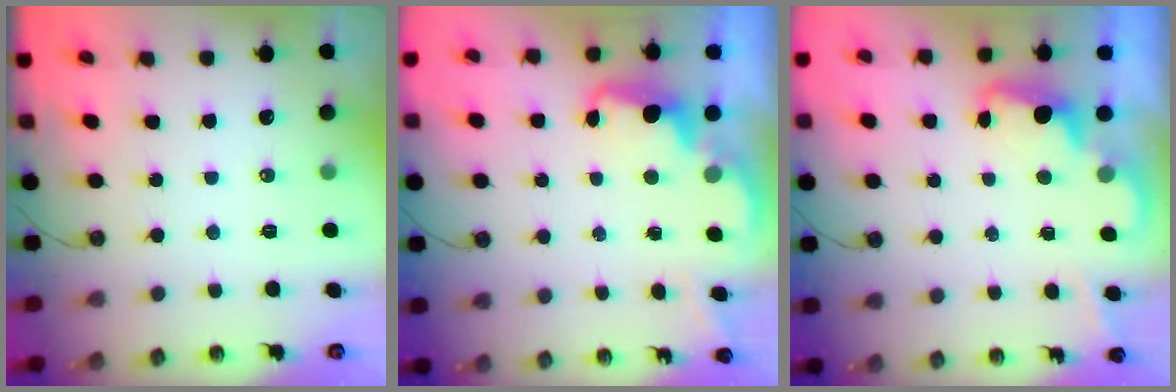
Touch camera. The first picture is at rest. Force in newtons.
{"total": 2.4, "press": 2.4, "slide": 0.5}
{"total": 2.4, "press": 2.3, "slide": 0.5}